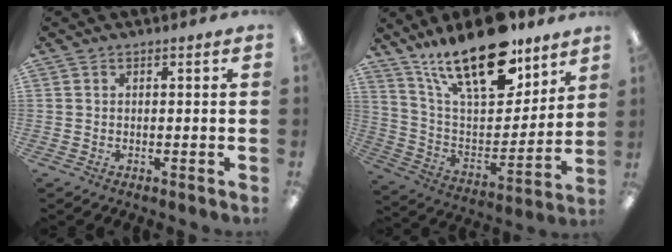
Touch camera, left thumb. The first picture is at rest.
{"total": 23.5, "force": [16.1, 9.3, 14.3], "torque": [-0.250, -0.100, 0.278]}